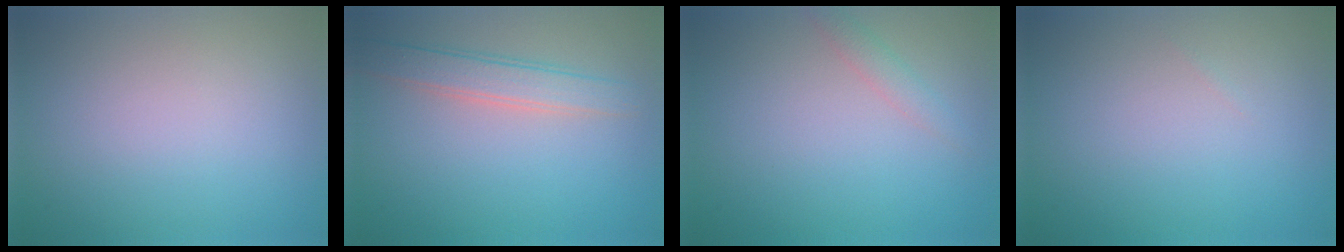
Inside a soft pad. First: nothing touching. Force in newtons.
{"total": 3.0, "press": 3.0, "slide": 0.2}
{"total": 1.3, "press": 1.3, "slide": 0.1}
{"total": 0.0}